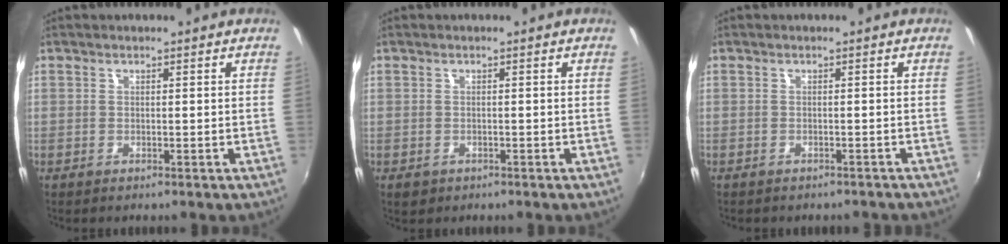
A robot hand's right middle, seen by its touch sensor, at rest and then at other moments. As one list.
[{"total": 2.0, "force": [-1.0, 1.6, 0.8], "torque": [-0.018, -0.006, -0.012]}, {"total": 3.3, "force": [-2.9, 1.2, 0.9], "torque": [-0.019, -0.012, -0.034]}]